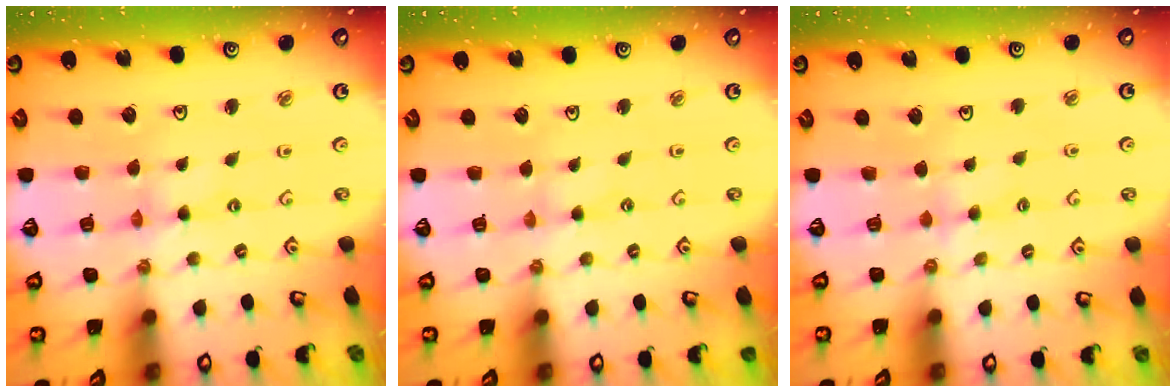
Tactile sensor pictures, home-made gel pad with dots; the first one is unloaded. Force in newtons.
{"total": 0.8, "press": 0.8, "slide": 0.2}
{"total": 2.7, "press": 2.6, "slide": 0.5}